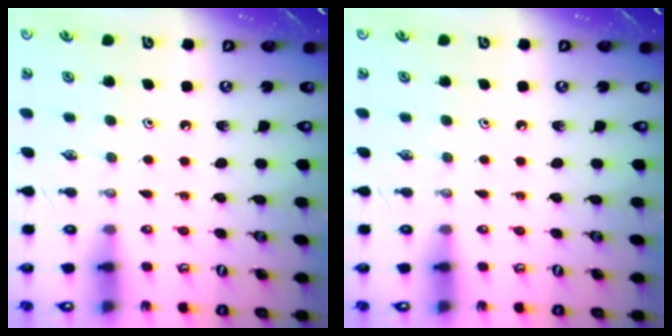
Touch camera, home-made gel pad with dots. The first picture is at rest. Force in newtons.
{"total": 0.0}